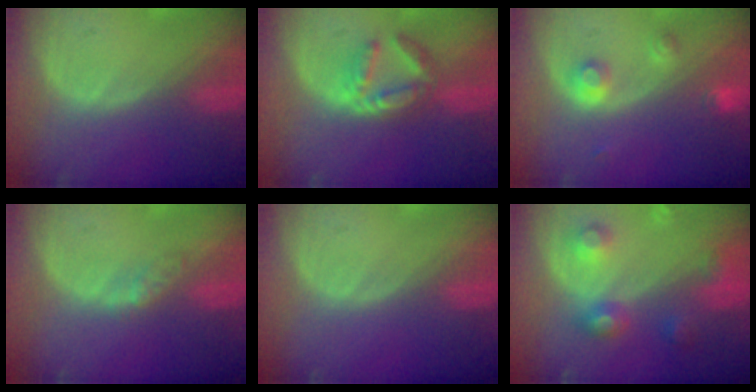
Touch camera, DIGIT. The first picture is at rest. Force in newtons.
{"total": 5.8, "press": 5.5, "slide": 1.8}
{"total": 3.3, "press": 3.2, "slide": 1.0}
{"total": 2.6, "press": 2.3, "slide": 1.3}
{"total": 0.0}
{"total": 6.1, "press": 6.0, "slide": 0.3}